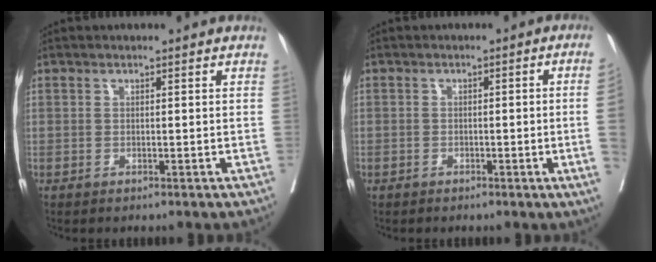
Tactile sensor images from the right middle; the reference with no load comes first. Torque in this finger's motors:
{"motor_torque": [0.78, -0.72, -0.39, -0.21]}